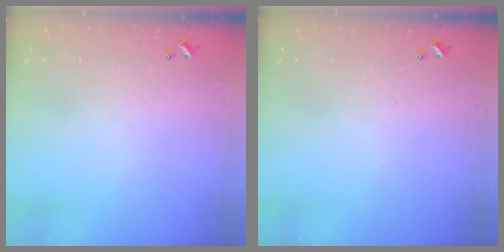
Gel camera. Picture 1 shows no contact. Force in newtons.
{"total": 0.0}